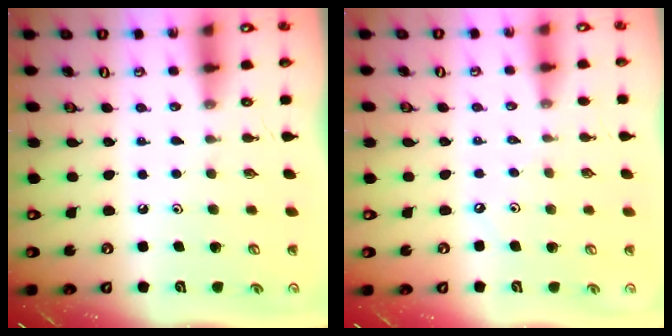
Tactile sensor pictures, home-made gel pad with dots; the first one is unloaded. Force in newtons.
{"total": 1.9, "press": 1.9, "slide": 0.4}